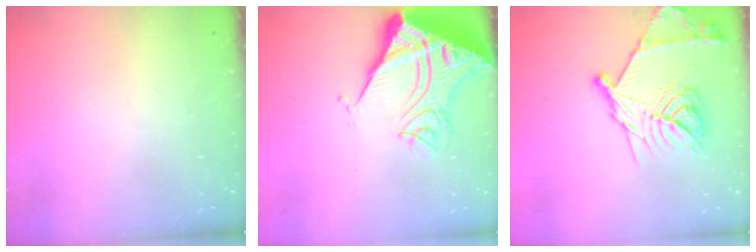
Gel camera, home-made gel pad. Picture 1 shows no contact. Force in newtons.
{"total": 16.3, "press": 16.2, "slide": 1.9}
{"total": 19.6, "press": 19.5, "slide": 1.5}